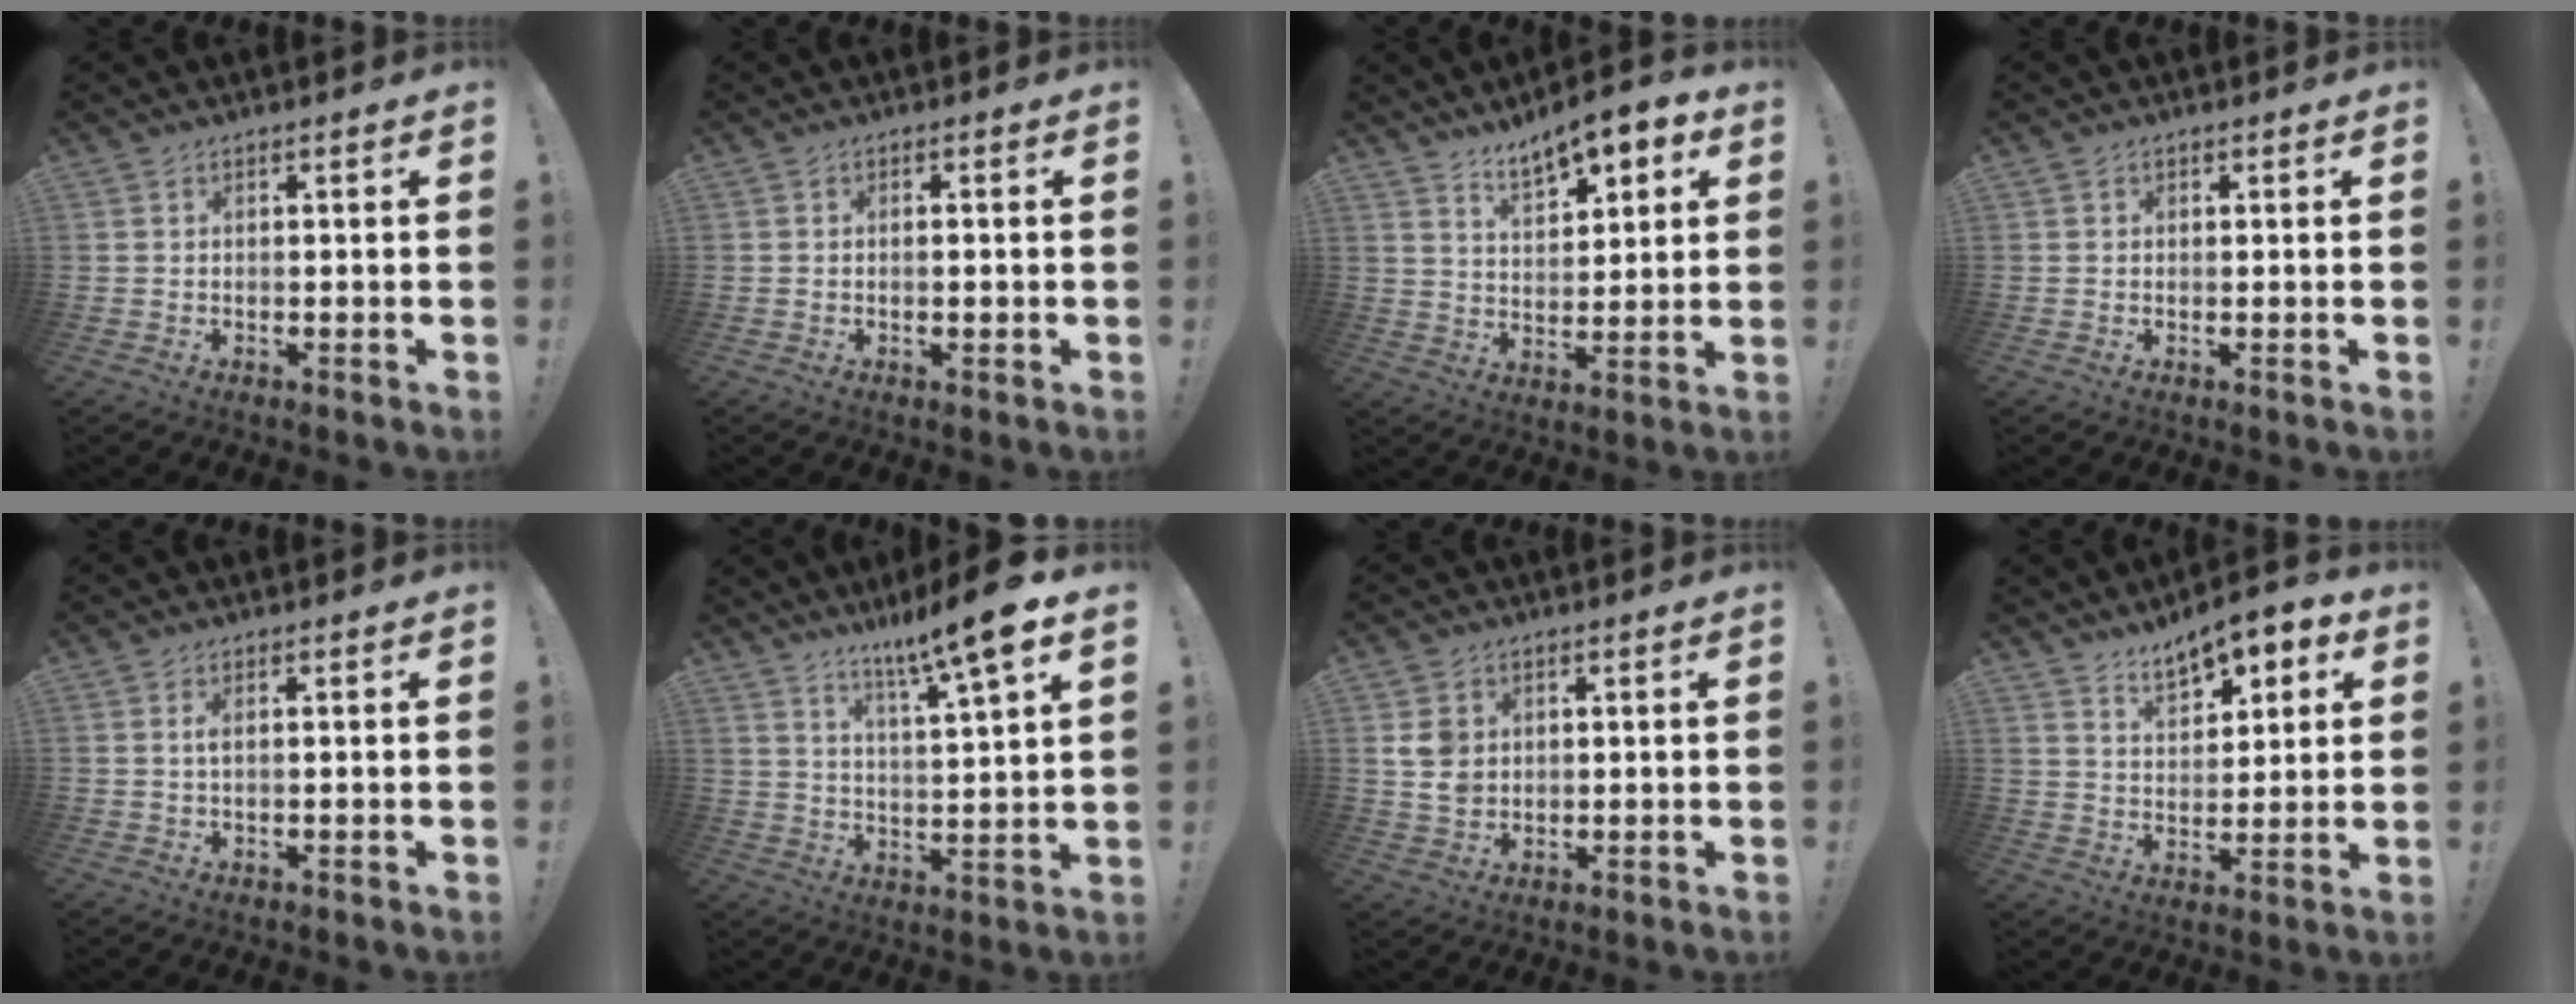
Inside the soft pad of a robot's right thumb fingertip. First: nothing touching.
{"total": 1.2, "force": [-0.5, 0.4, 1.0], "torque": [-0.017, 0.002, -0.010]}
{"total": 9.3, "force": [7.2, 3.8, 4.6], "torque": [-0.065, -0.053, 0.131]}
{"total": 0.5, "force": [0.1, 0.5, 0.2], "torque": [-0.003, 0.001, 0.002]}
{"total": 1.3, "force": [0.2, 0.1, 1.3], "torque": [-0.027, 0.001, 0.002]}
{"total": 12.8, "force": [8.7, 0.7, 9.3], "torque": [-0.145, -0.054, 0.132]}
{"total": 5.6, "force": [1.7, 4.7, 2.5], "torque": [-0.027, -0.001, 0.033]}
{"total": 9.3, "force": [6.9, 4.3, 4.5], "torque": [-0.063, -0.047, 0.126]}